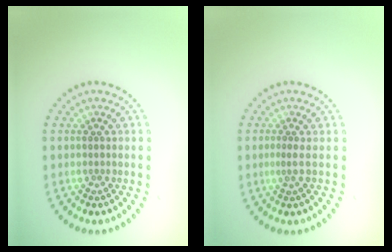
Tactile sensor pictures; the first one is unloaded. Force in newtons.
{"total": 0.6, "press": 0.1, "slide": 0.6}